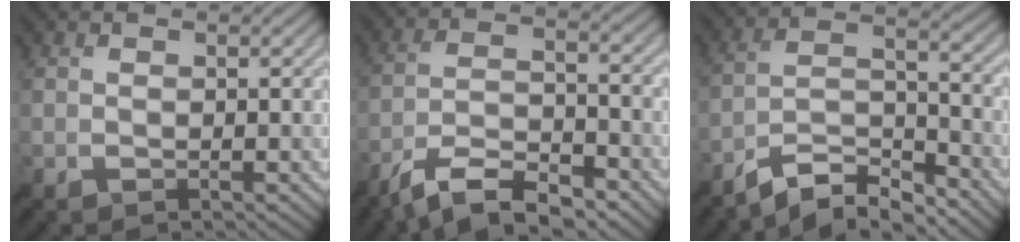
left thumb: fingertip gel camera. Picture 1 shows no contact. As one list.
[{"total": 9.8, "force": [-7.7, 2.6, 5.5], "torque": [-0.102, 0.001, -0.151]}, {"total": 8.8, "force": [-7.6, 1.9, 4.1], "torque": [-0.073, 0.011, -0.148]}]